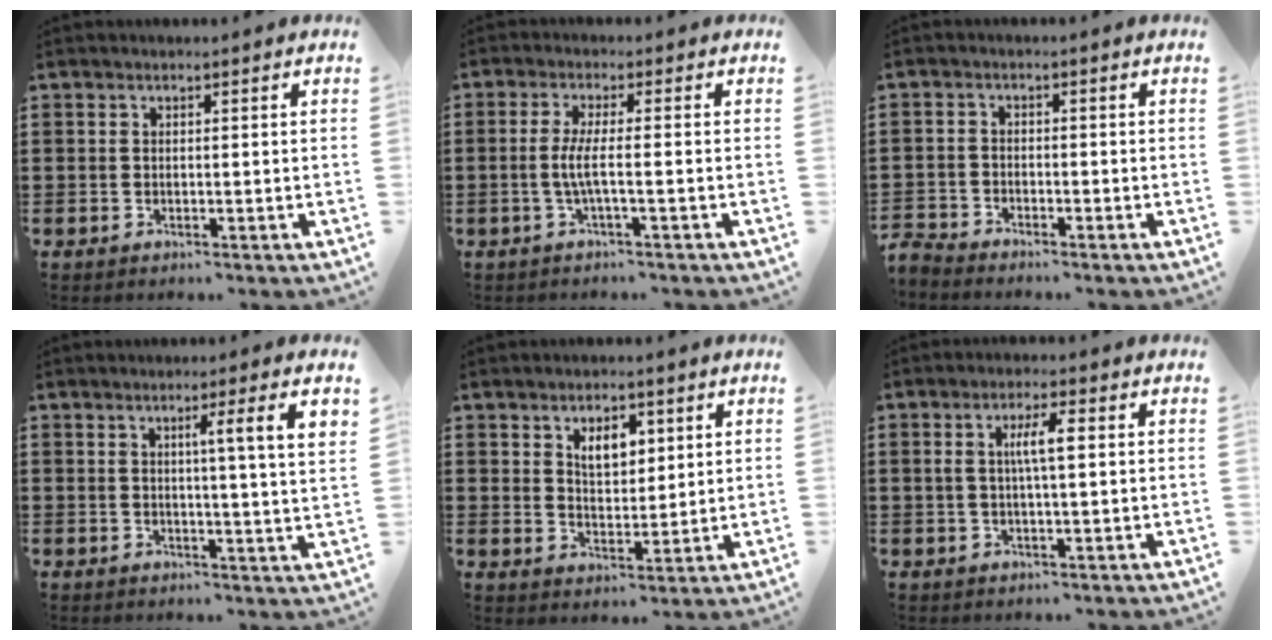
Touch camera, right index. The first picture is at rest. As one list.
[{"total": 4.2, "force": [-1.2, -0.1, 4.1], "torque": [-0.097, -0.014, -0.032]}, {"total": 2.6, "force": [-2.6, 0.0, -0.1], "torque": [-0.011, -0.004, -0.058]}, {"total": 5.0, "force": [2.0, -0.8, 4.5], "torque": [-0.083, -0.011, 0.027]}, {"total": 4.8, "force": [2.3, 2.8, 3.2], "torque": [-0.056, 0.007, 0.035]}, {"total": 4.3, "force": [0.6, 0.8, 4.2], "torque": [-0.081, 0.005, 0.007]}]